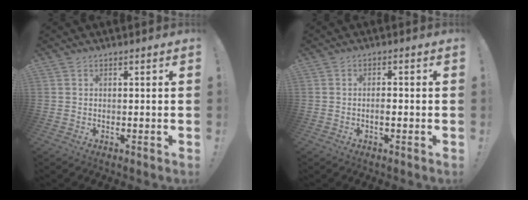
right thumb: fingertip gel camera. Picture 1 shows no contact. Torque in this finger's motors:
{"motor_torque": [-0.09, 0.06, -0.23, 0.26, 0.01]}